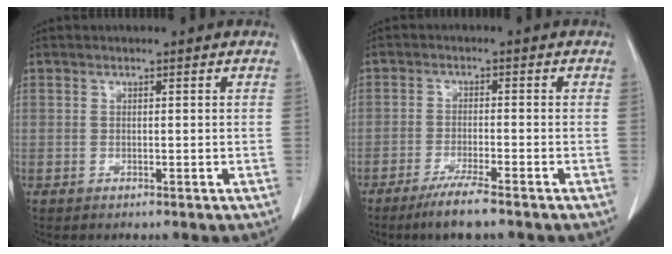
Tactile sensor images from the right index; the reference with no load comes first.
{"total": 5.4, "force": [-4.1, -0.2, 3.6], "torque": [-0.066, -0.014, -0.073]}